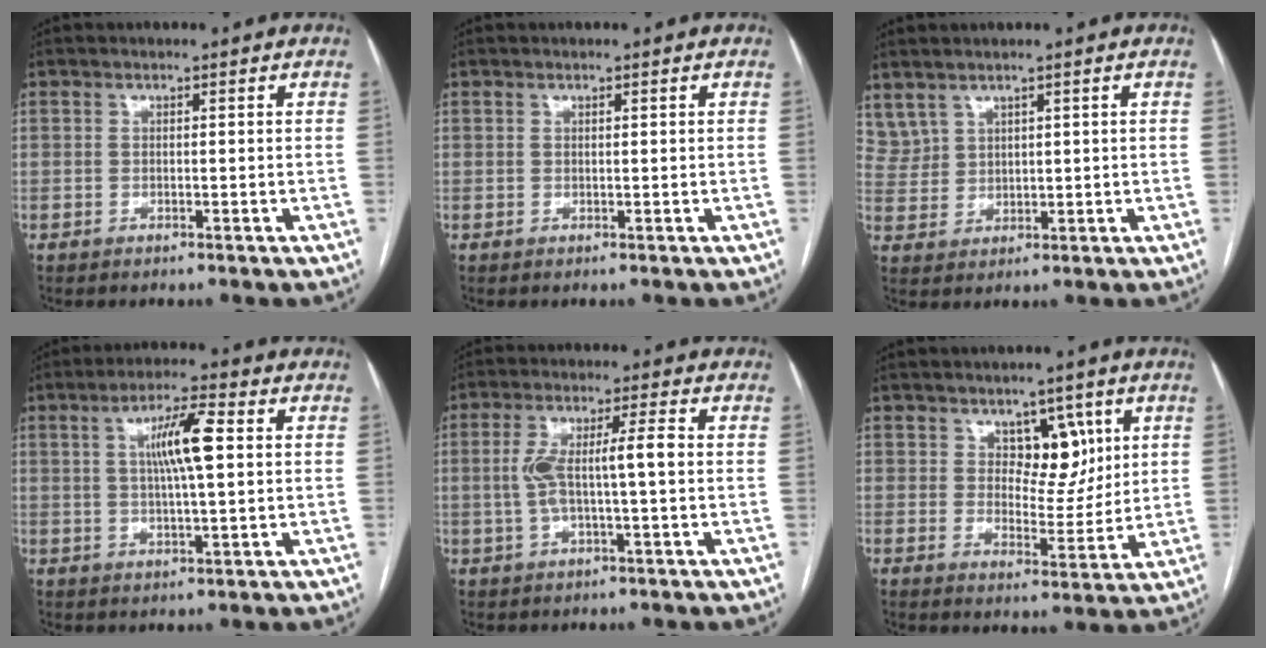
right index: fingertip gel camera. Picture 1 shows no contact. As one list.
[{"total": 0.0}, {"total": 4.6, "force": [3.7, 2.6, 0.8], "torque": [-0.020, 0.008, 0.088]}, {"total": 7.9, "force": [1.6, 0.8, 7.7], "torque": [-0.139, 0.009, 0.027]}, {"total": 7.3, "force": [-0.1, 0.9, 7.2], "torque": [-0.146, 0.021, -0.001]}, {"total": 7.0, "force": [3.0, 4.1, 4.8], "torque": [-0.062, 0.005, 0.053]}]